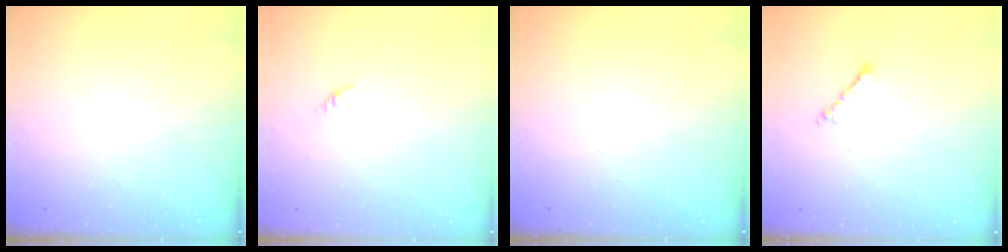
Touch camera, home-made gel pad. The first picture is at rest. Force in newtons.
{"total": 1.6, "press": 1.5, "slide": 0.7}
{"total": 0.0}
{"total": 1.8, "press": 1.8, "slide": 0.5}